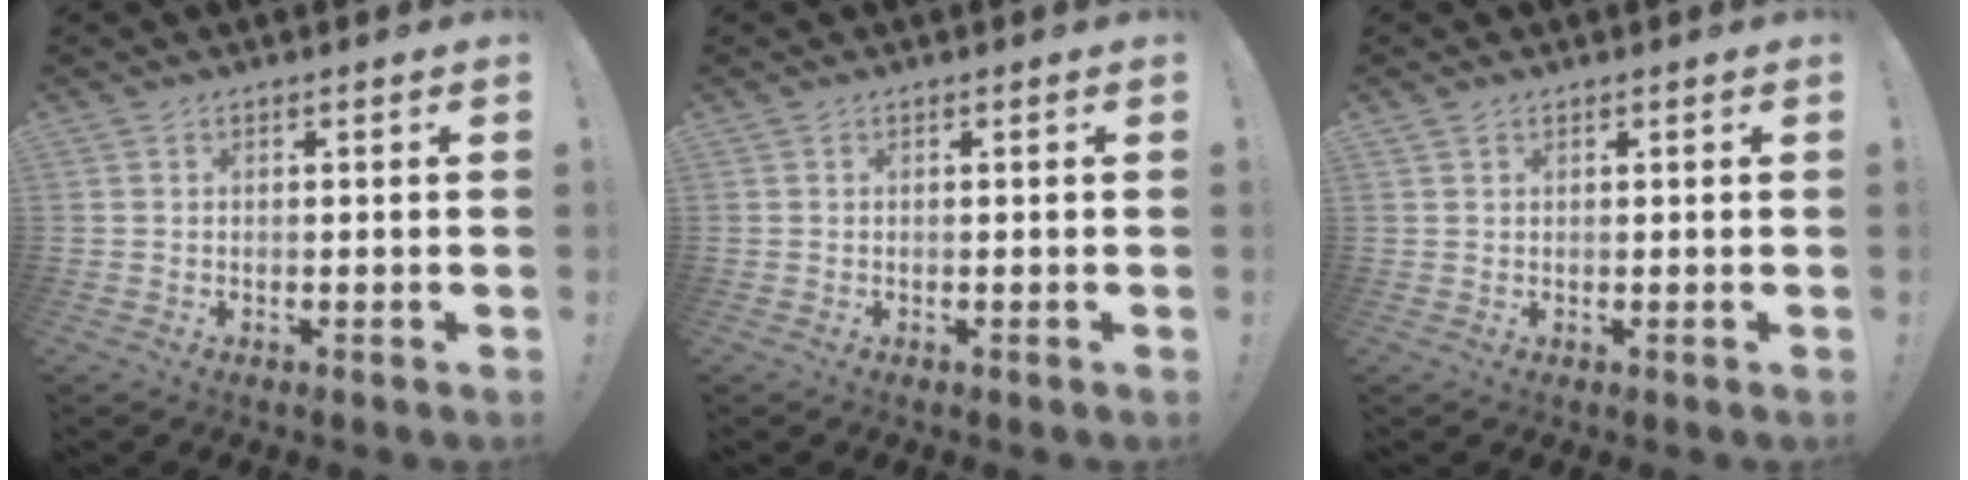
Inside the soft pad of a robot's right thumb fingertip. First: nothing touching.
{"total": 0.0}
{"total": 0.8, "force": [0.6, 0.5, 0.1], "torque": [0.004, -0.002, 0.012]}